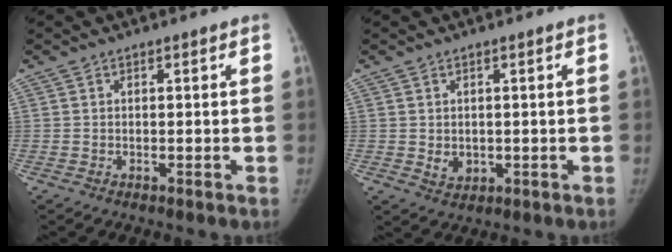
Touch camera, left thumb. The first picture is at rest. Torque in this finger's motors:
{"motor_torque": [-0.01, 0.03, 0.26, -0.18, 0.08]}